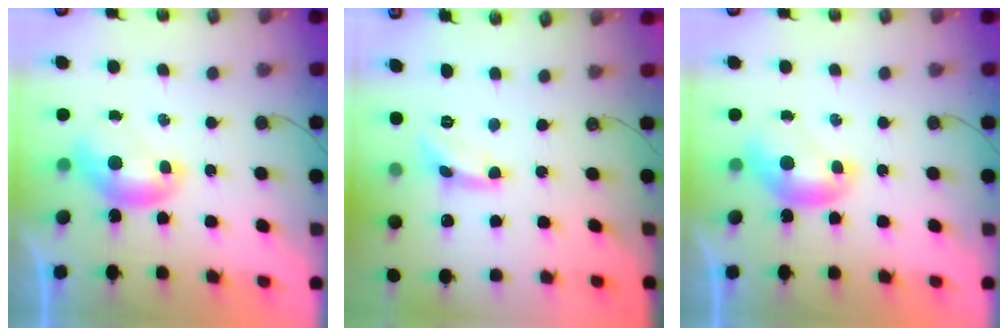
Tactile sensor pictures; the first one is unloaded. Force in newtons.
{"total": 2.0, "press": 2.0, "slide": 0.0}
{"total": 0.0}